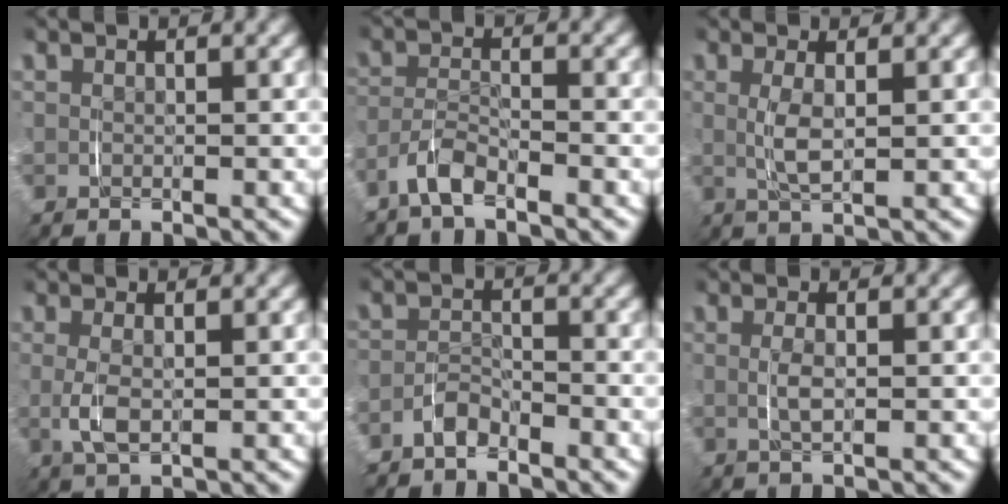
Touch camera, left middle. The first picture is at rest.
{"total": 3.1, "force": [-3.0, 0.1, 0.7], "torque": [-0.018, 0.002, -0.061]}
{"total": 2.1, "force": [0.1, 0.1, 2.1], "torque": [-0.045, -0.006, 0.007]}
{"total": 1.9, "force": [-0.4, 0.4, 1.8], "torque": [-0.048, -0.009, 0.001]}
{"total": 2.7, "force": [-2.7, 0.2, -0.1], "torque": [-0.003, -0.003, -0.052]}
{"total": 1.3, "force": [-0.3, 0.0, 1.2], "torque": [-0.030, -0.005, -0.001]}